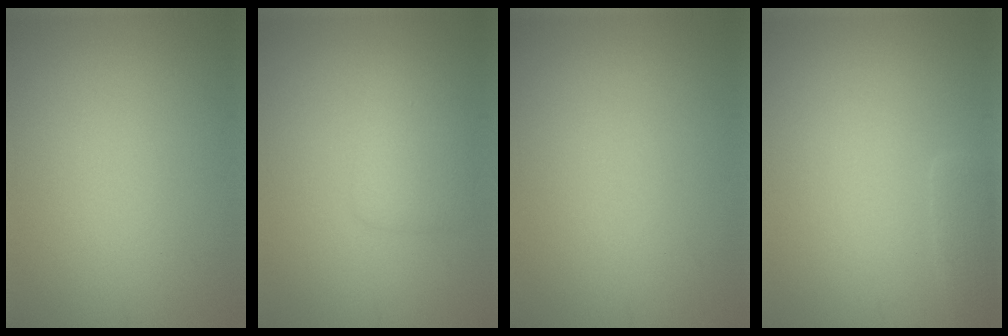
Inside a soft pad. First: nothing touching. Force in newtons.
{"total": 2.5, "press": 2.5, "slide": 0.2}
{"total": 0.0}
{"total": 1.6, "press": 1.6, "slide": 0.1}